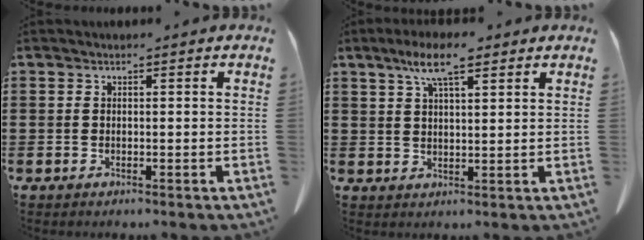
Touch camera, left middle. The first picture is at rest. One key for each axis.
{"total": 6.9, "fx": 4.4, "fy": 1.5, "fz": 5.1, "tx": -0.110, "ty": 0.001, "tz": 0.076}